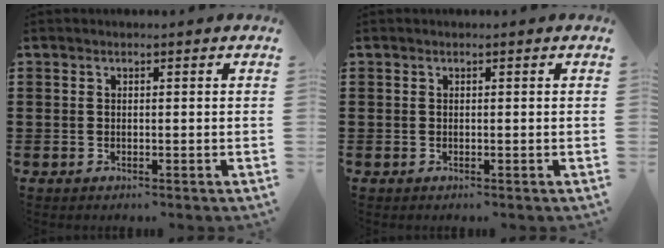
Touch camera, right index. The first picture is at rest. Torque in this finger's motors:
{"motor_torque": [0.41, 1.73, 0.00, 0.00]}